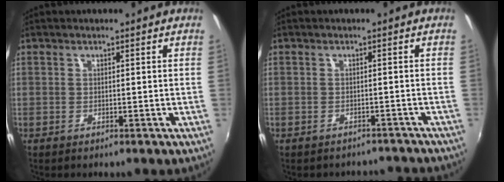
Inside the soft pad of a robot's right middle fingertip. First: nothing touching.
{"total": 6.8, "force": [-6.2, 2.4, 1.3], "torque": [-0.026, 0.002, -0.068]}